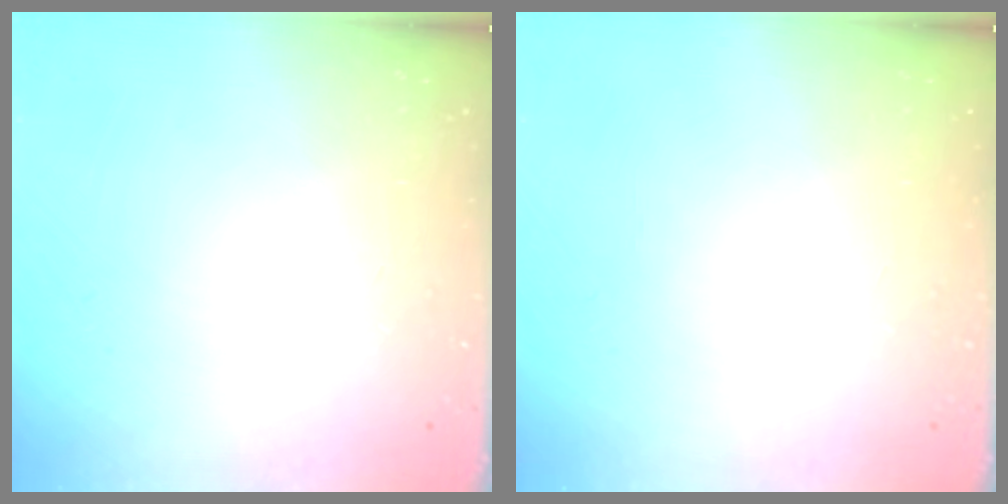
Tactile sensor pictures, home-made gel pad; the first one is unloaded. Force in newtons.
{"total": 0.0}